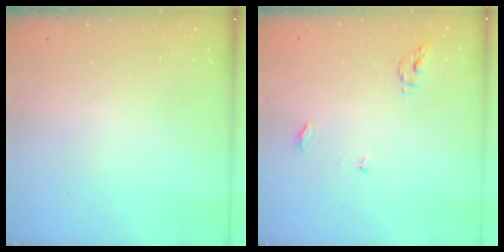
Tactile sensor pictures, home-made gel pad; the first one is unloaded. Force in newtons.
{"total": 4.6, "press": 4.6, "slide": 0.3}